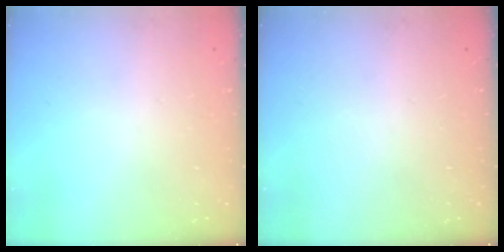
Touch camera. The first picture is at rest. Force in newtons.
{"total": 0.0}